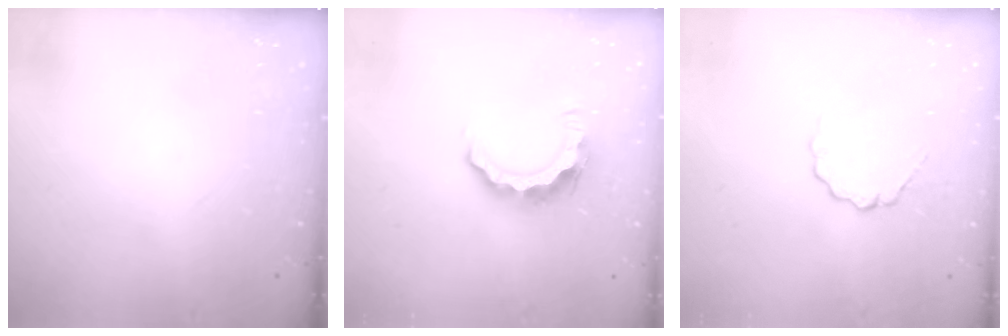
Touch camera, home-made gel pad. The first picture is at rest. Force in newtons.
{"total": 8.4, "press": 8.3, "slide": 0.8}
{"total": 4.3, "press": 4.3, "slide": 0.4}